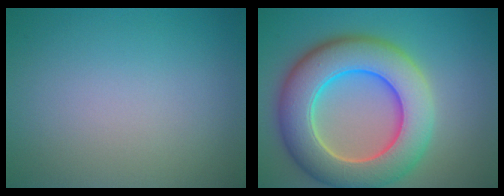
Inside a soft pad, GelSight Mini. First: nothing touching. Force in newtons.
{"total": 10.6, "press": 10.6, "slide": 0.6}